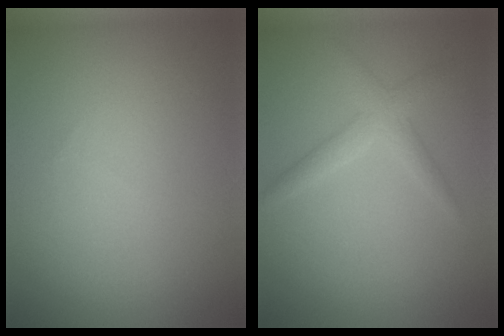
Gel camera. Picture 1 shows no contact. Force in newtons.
{"total": 2.1, "press": 2.1, "slide": 0.1}